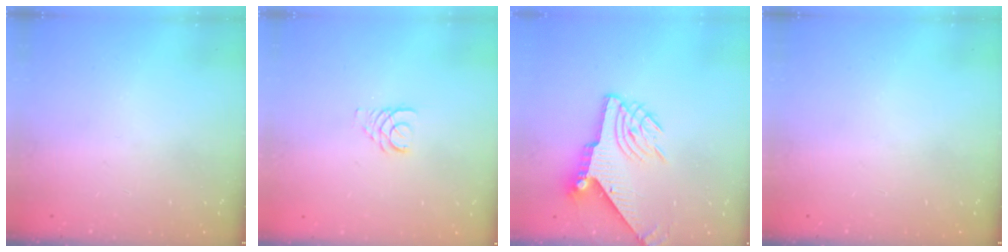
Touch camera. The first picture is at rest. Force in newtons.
{"total": 2.7, "press": 2.7, "slide": 0.2}
{"total": 9.8, "press": 9.7, "slide": 0.7}
{"total": 0.0}